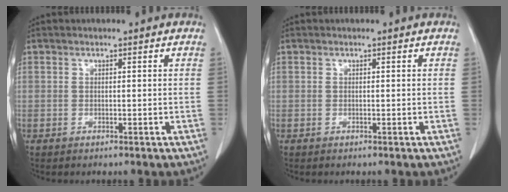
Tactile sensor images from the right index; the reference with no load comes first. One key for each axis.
{"total": 0.0}